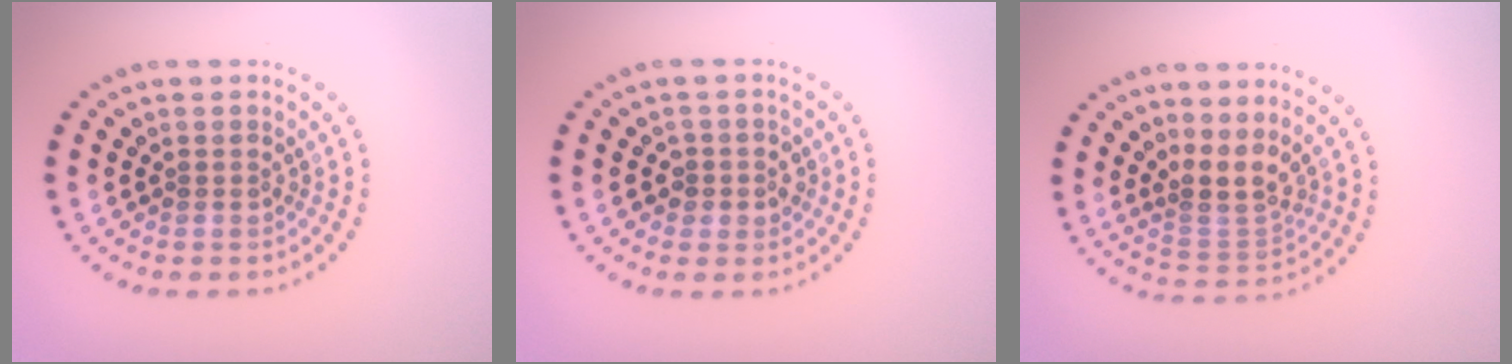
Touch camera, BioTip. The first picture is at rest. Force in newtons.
{"total": 2.0, "press": 1.8, "slide": 0.9}
{"total": 2.9, "press": 2.1, "slide": 2.0}